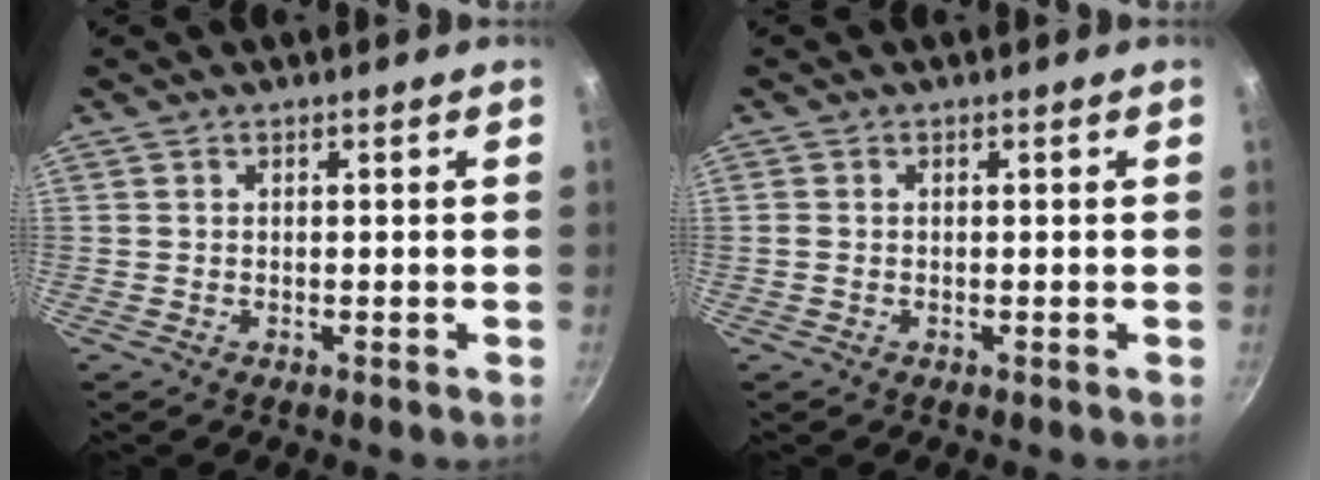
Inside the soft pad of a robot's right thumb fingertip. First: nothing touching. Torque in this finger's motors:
{"motor_torque": [-0.15, -0.13, -0.49, 0.24, 0.07]}